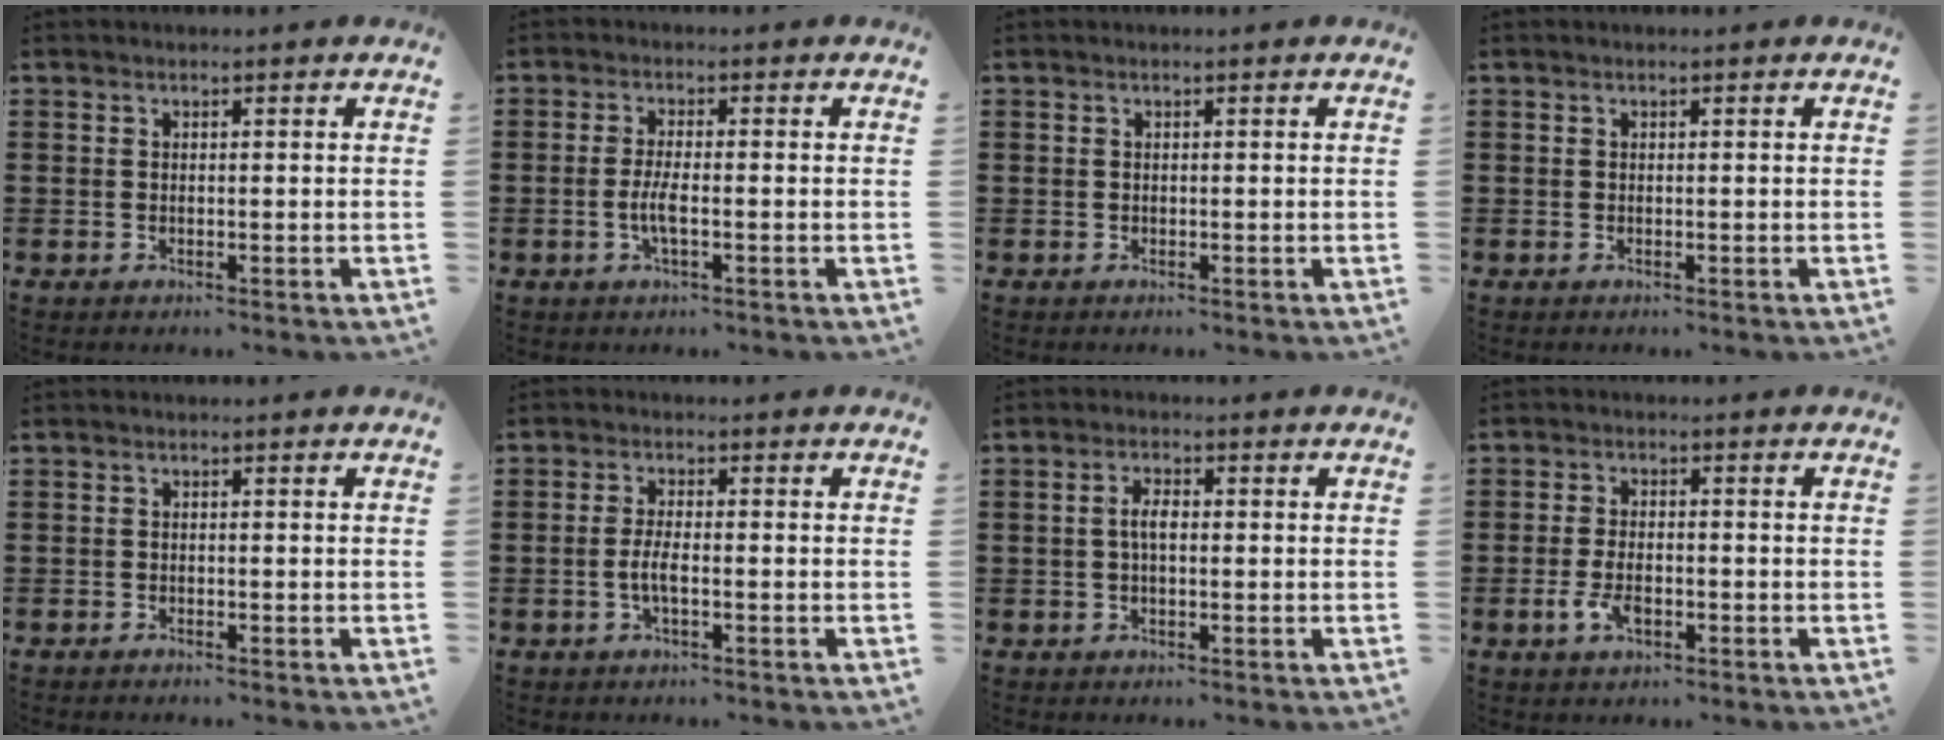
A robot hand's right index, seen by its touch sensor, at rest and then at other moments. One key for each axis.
{"total": 3.3, "fx": -0.9, "fy": 0.6, "fz": 3.1, "tx": -0.069, "ty": -0.006, "tz": -0.022}
{"total": 0.0}
{"total": 0.0}
{"total": 0.6, "fx": -0.6, "fy": 0.0, "fz": 0.0, "tx": 0.000, "ty": -0.001, "tz": -0.013}
{"total": 2.9, "fx": -0.9, "fy": 0.6, "fz": 2.7, "tx": -0.064, "ty": -0.004, "tz": -0.022}
{"total": 2.9, "fx": -0.1, "fy": 1.2, "fz": 2.6, "tx": -0.058, "ty": 0.000, "tz": -0.005}
{"total": 4.0, "fx": -1.4, "fy": 2.0, "fz": 3.3, "tx": -0.078, "ty": -0.004, "tz": -0.029}